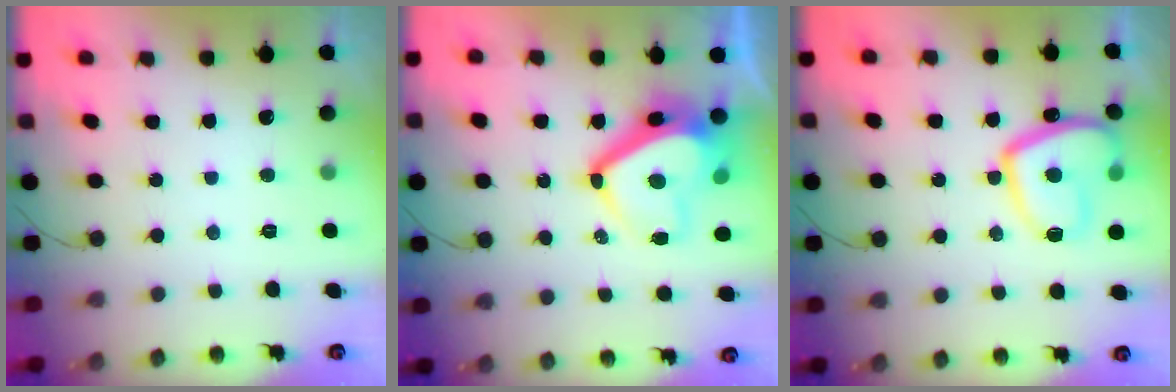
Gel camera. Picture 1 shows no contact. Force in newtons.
{"total": 13.6, "press": 13.5, "slide": 1.4}
{"total": 15.1, "press": 15.0, "slide": 1.9}